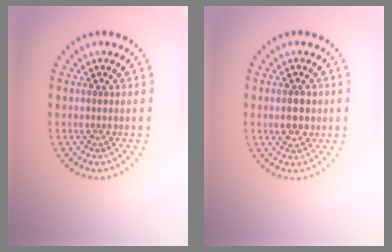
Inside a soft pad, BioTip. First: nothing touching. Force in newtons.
{"total": 2.4, "press": 2.4, "slide": 0.1}